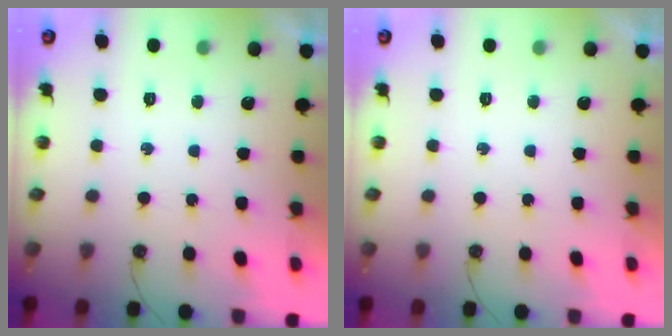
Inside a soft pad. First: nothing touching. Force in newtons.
{"total": 0.0}